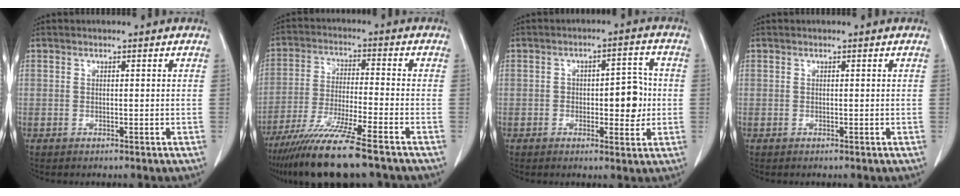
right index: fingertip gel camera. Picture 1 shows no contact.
{"total": 13.4, "force": [-10.3, -0.2, 8.5], "torque": [-0.157, -0.043, -0.177]}
{"total": 6.5, "force": [-0.6, 3.1, 5.7], "torque": [-0.068, 0.017, -0.003]}
{"total": 0.0}